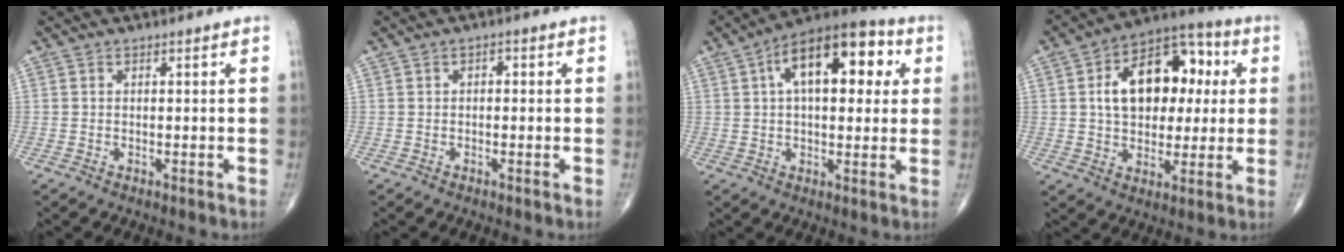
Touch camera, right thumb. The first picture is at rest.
{"total": 1.0, "force": [0.1, 0.7, 0.8], "torque": [-0.004, 0.004, -0.004]}
{"total": 17.9, "force": [5.0, 9.0, 14.6], "torque": [-0.188, 0.025, 0.065]}
{"total": 18.0, "force": [3.3, 11.5, 13.3], "torque": [-0.170, 0.021, 0.048]}